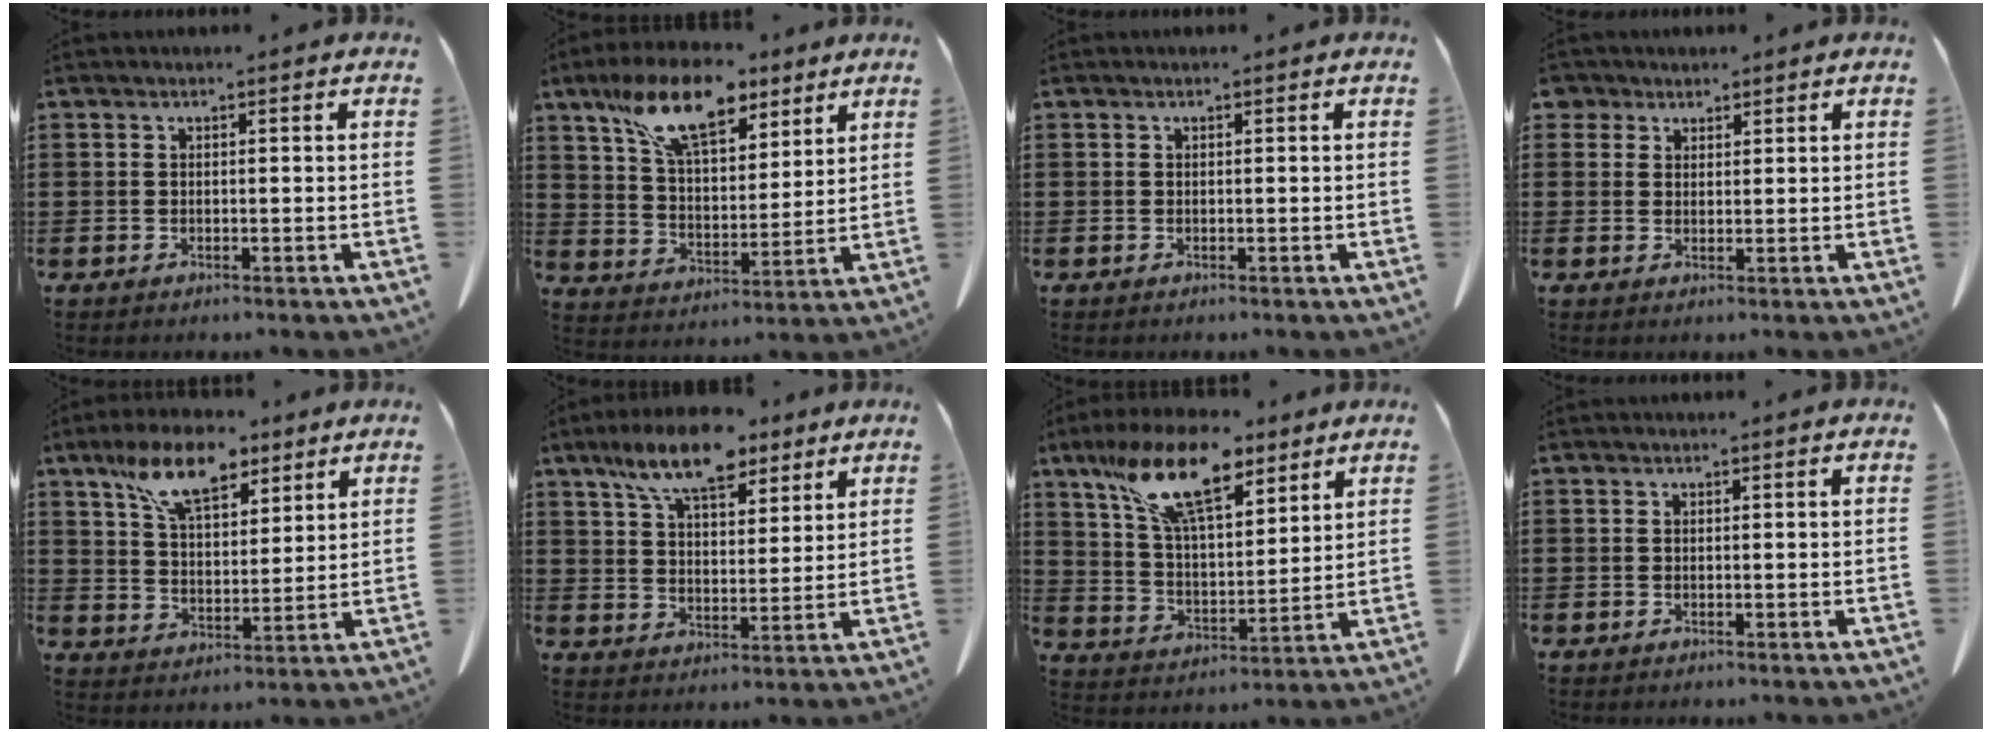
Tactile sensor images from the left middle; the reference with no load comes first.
{"total": 12.6, "force": [8.4, 5.4, 7.7], "torque": [-0.155, -0.015, 0.154]}
{"total": 0.0}
{"total": 2.6, "force": [2.0, 1.6, 0.4], "torque": [-0.010, 0.005, 0.039]}
{"total": 10.5, "force": [7.2, 4.5, 6.2], "torque": [-0.125, -0.012, 0.130]}
{"total": 10.7, "force": [7.9, 3.9, 6.0], "torque": [-0.123, -0.018, 0.143]}
{"total": 15.2, "force": [9.8, 5.5, 10.3], "torque": [-0.219, -0.018, 0.174]}
{"total": 0.0}